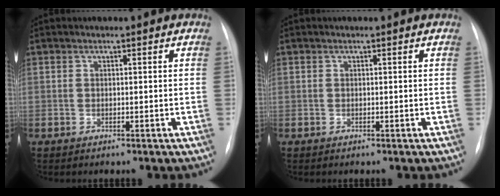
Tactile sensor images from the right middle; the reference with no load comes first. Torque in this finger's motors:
{"motor_torque": [-0.40, -0.22, -0.01, 0.00]}